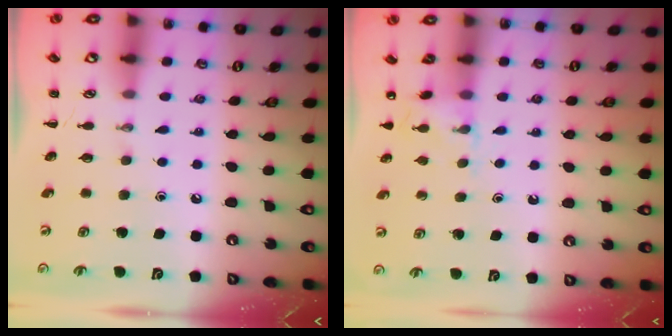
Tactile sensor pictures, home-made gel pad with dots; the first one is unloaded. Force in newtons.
{"total": 6.1, "press": 5.9, "slide": 1.6}